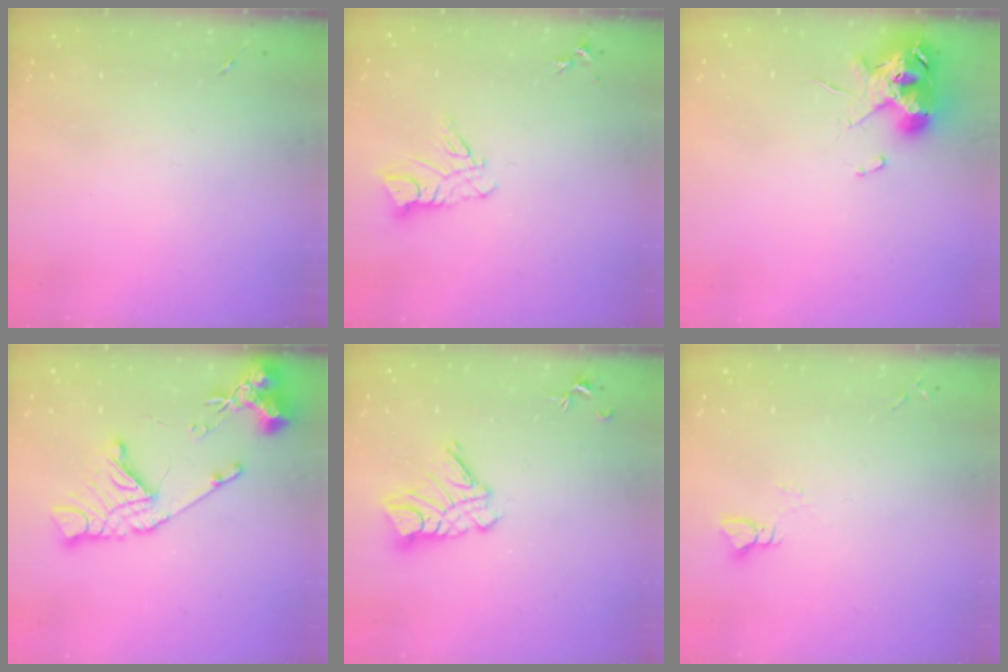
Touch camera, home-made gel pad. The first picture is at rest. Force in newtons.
{"total": 8.6, "press": 8.5, "slide": 0.9}
{"total": 10.8, "press": 10.7, "slide": 1.7}
{"total": 16.4, "press": 16.3, "slide": 1.9}
{"total": 11.1, "press": 11.0, "slide": 1.1}
{"total": 3.0, "press": 3.0, "slide": 0.3}